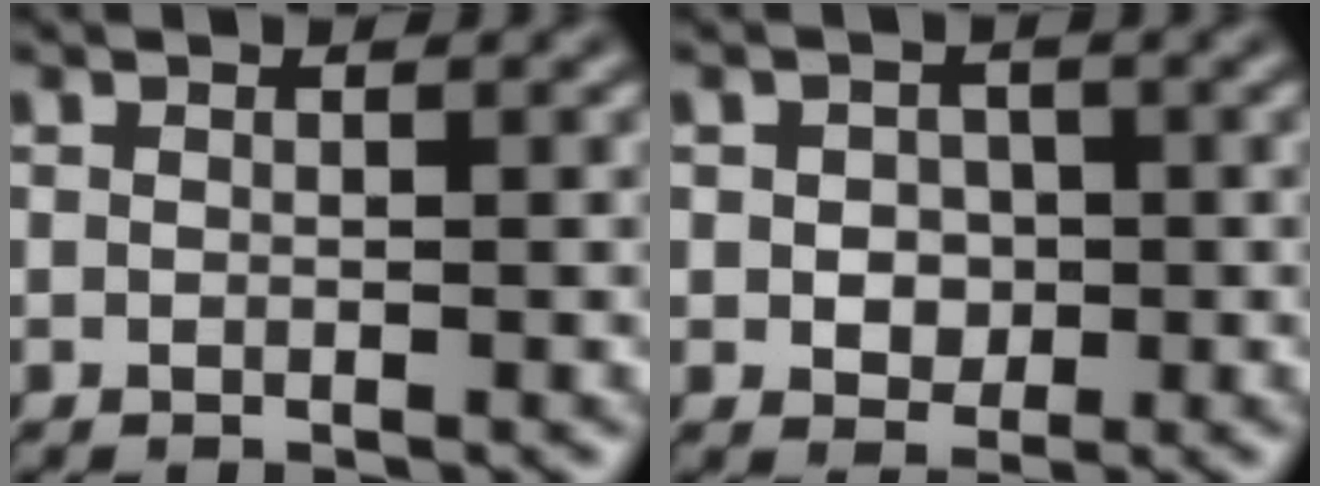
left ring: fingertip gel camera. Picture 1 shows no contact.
{"total": 2.3, "force": [0.0, 1.9, 1.2], "torque": [-0.018, -0.003, -0.002]}